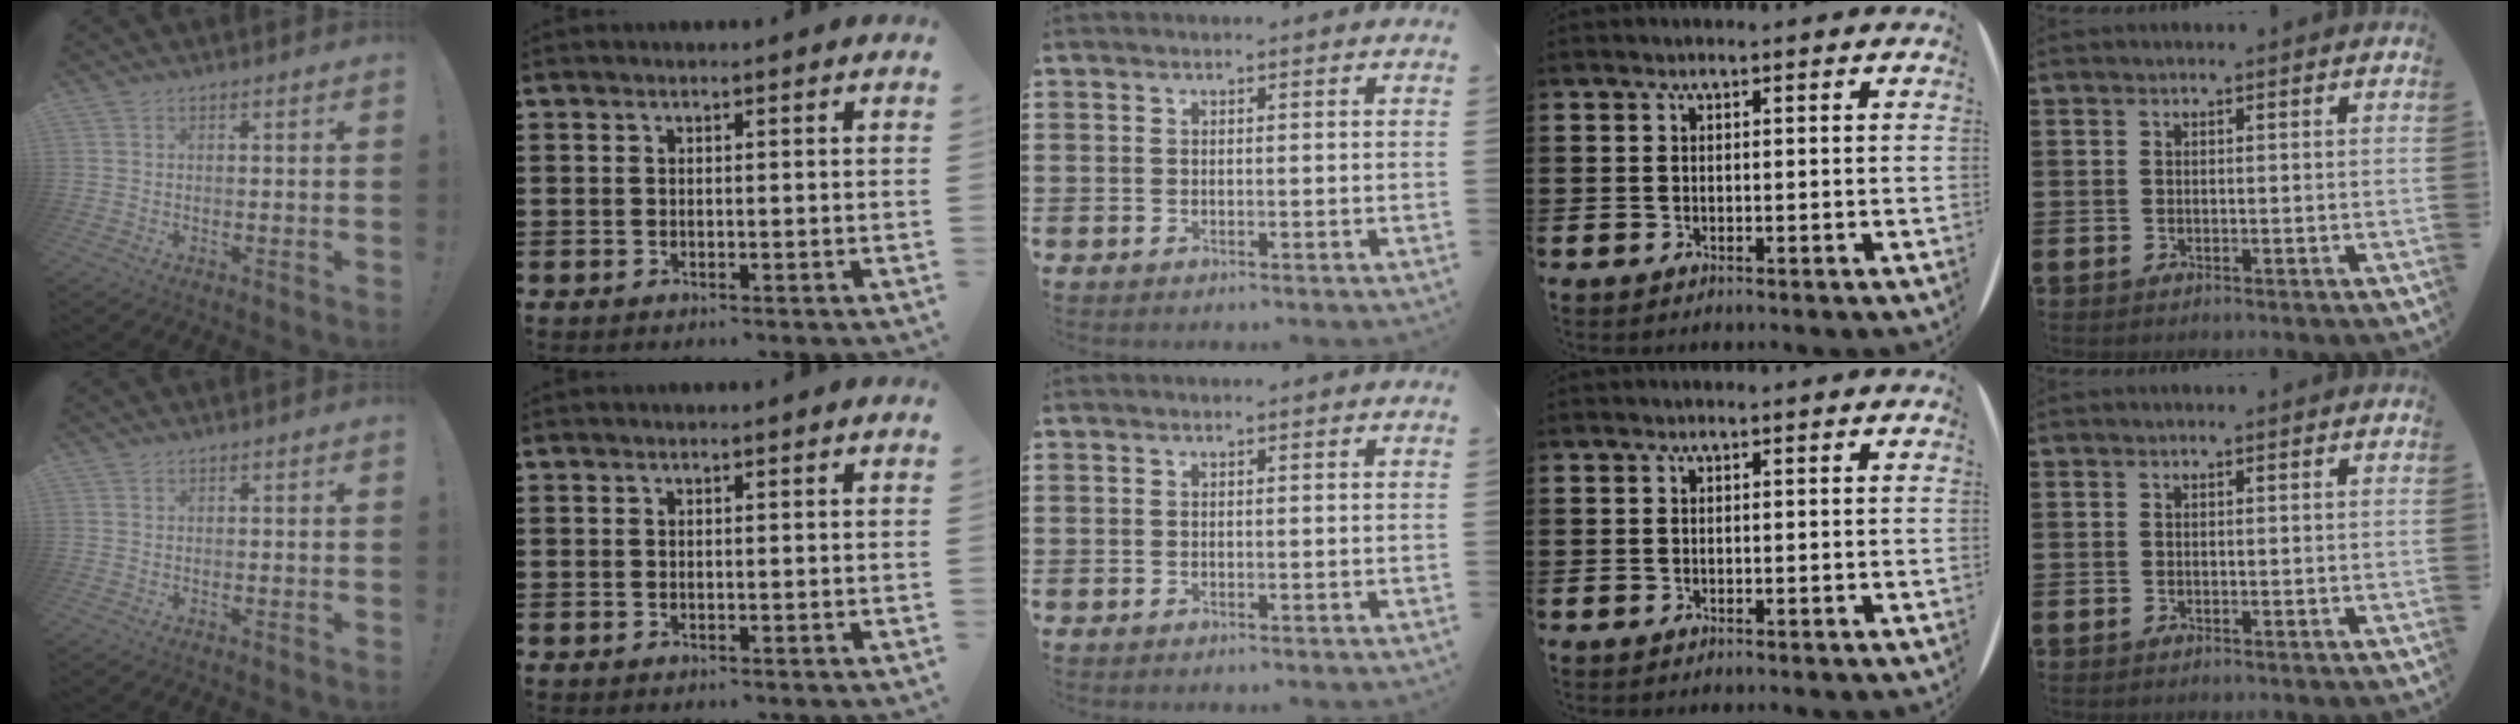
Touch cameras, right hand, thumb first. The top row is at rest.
{}